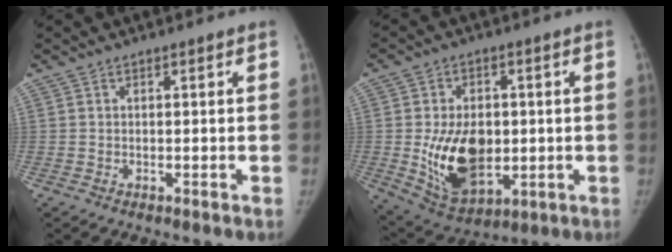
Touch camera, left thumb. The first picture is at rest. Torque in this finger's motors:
{"motor_torque": [1.72, 1.77, 0.82, -0.74, 0.45]}